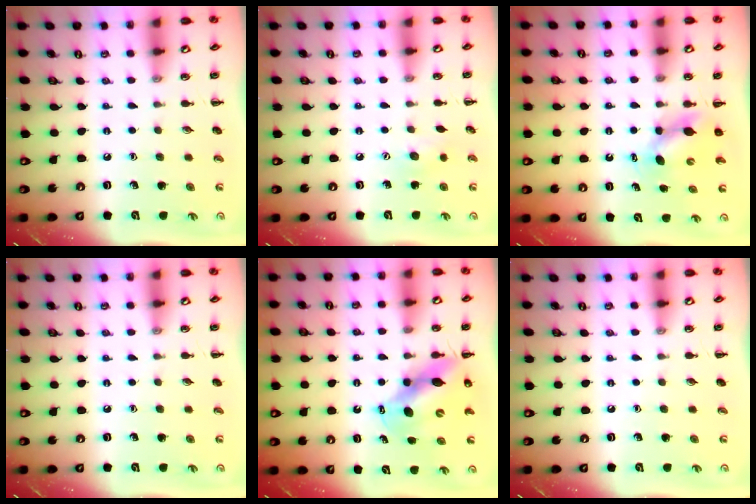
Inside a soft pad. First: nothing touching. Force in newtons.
{"total": 6.2, "press": 6.1, "slide": 1.1}
{"total": 5.2, "press": 5.2, "slide": 0.4}
{"total": 0.0}
{"total": 10.5, "press": 10.1, "slide": 2.8}
{"total": 0.0}